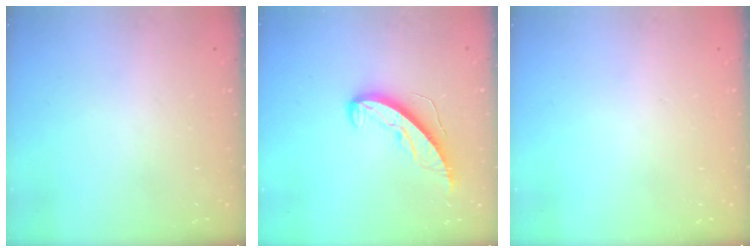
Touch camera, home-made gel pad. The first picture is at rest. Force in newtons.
{"total": 10.7, "press": 10.6, "slide": 0.9}
{"total": 0.0}